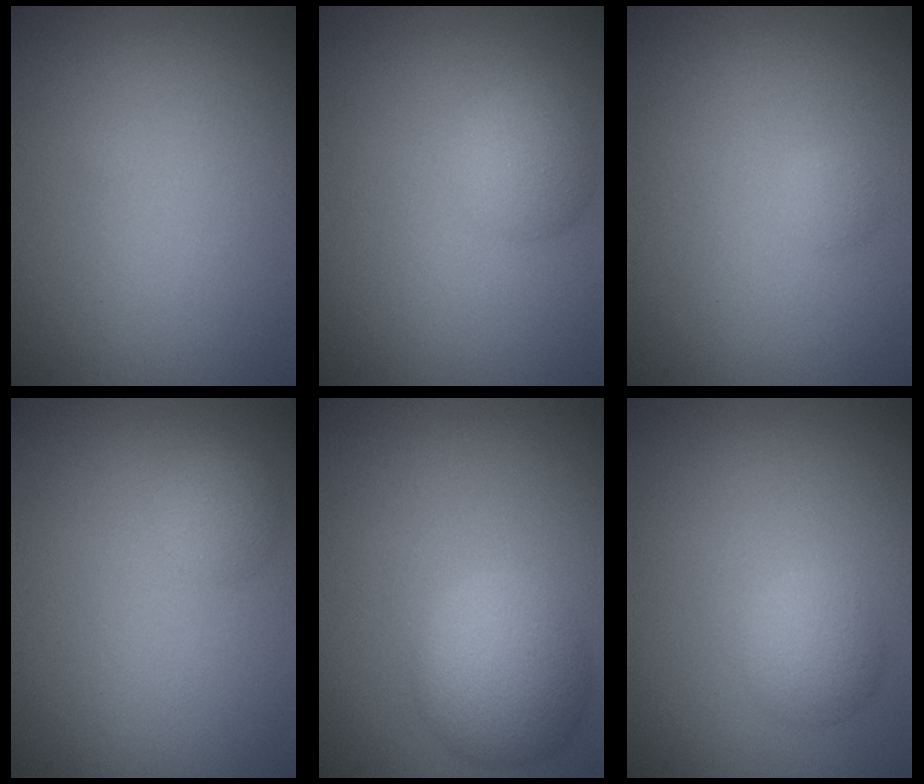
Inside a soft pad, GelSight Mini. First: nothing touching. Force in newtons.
{"total": 2.6, "press": 2.6, "slide": 0.1}
{"total": 0.7, "press": 0.7, "slide": 0.0}
{"total": 1.5, "press": 1.5, "slide": 0.0}
{"total": 5.1, "press": 5.1, "slide": 0.4}
{"total": 2.4, "press": 2.4, "slide": 0.1}